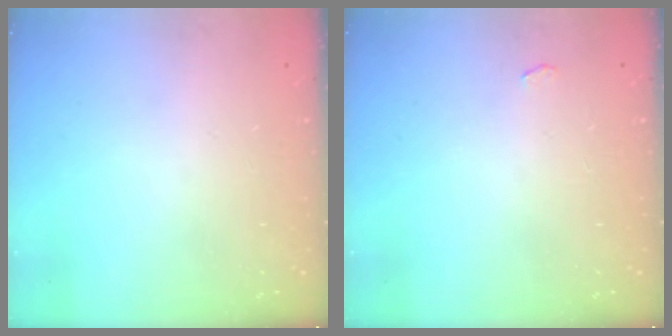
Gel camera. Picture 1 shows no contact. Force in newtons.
{"total": 8.6, "press": 2.9, "slide": 8.1}